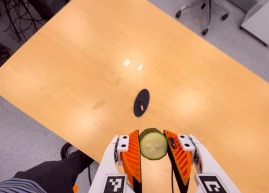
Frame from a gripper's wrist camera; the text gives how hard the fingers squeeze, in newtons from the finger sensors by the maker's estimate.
{"total": 9.6, "left": 10.4, "right": 8.7}